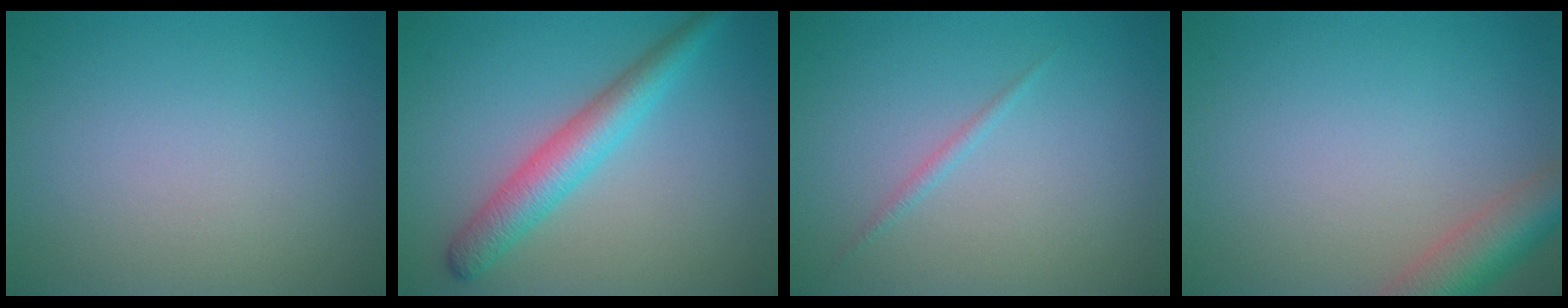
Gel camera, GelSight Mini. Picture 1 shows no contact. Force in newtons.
{"total": 4.2, "press": 4.2, "slide": 0.0}
{"total": 0.7, "press": 0.7, "slide": 0.1}
{"total": 4.7, "press": 4.7, "slide": 0.4}